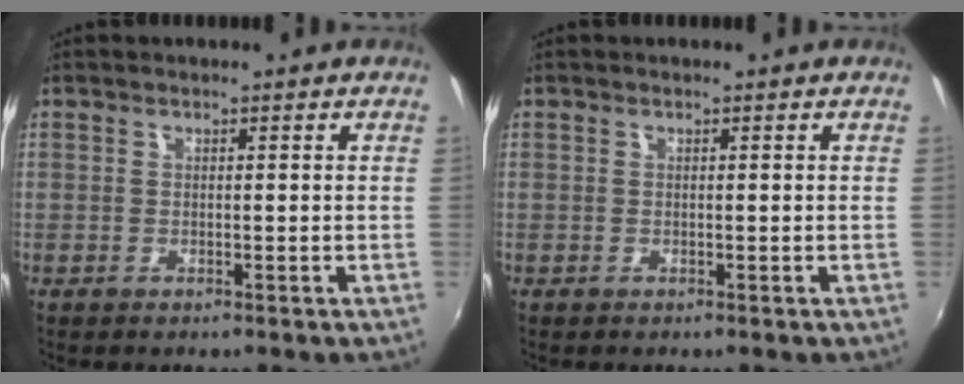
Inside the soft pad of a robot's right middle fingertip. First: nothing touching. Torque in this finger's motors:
{"motor_torque": [0.00, 0.00, 0.00, 0.00]}